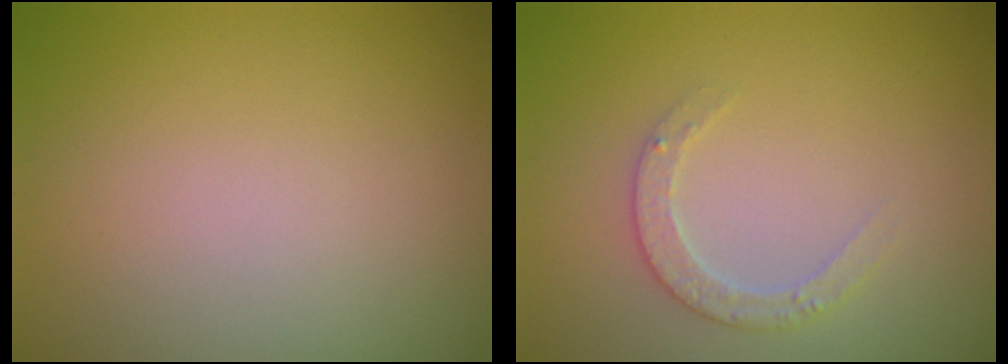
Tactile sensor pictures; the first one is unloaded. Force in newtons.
{"total": 2.1, "press": 2.1, "slide": 0.3}